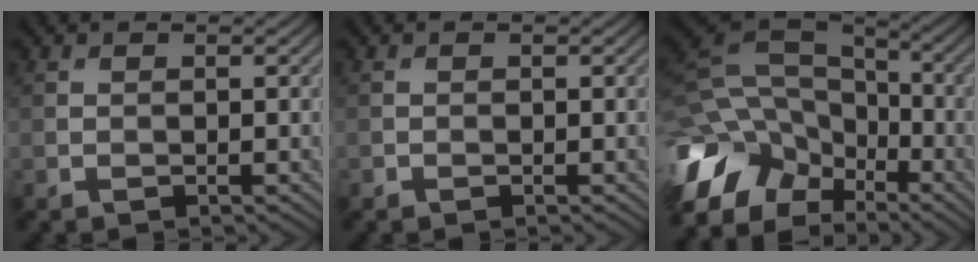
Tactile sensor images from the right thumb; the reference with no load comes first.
{"total": 0.0}
{"total": 15.2, "force": [-6.9, 11.1, 7.7], "torque": [-0.218, -0.017, -0.103]}